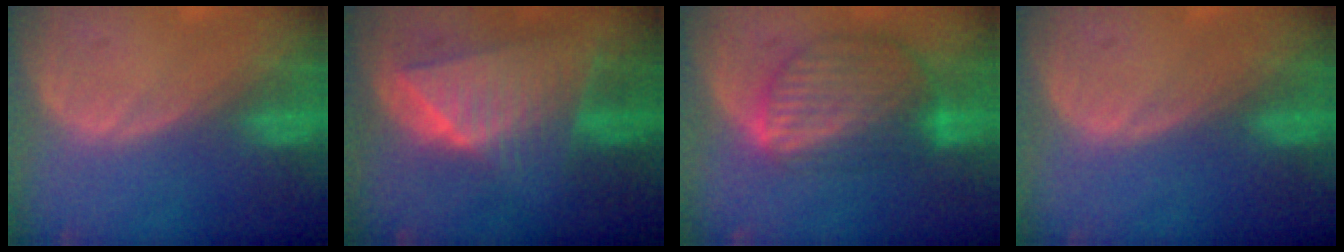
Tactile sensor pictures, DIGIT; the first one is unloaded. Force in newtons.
{"total": 9.0, "press": 8.1, "slide": 3.9}
{"total": 9.1, "press": 7.8, "slide": 4.7}
{"total": 0.0}